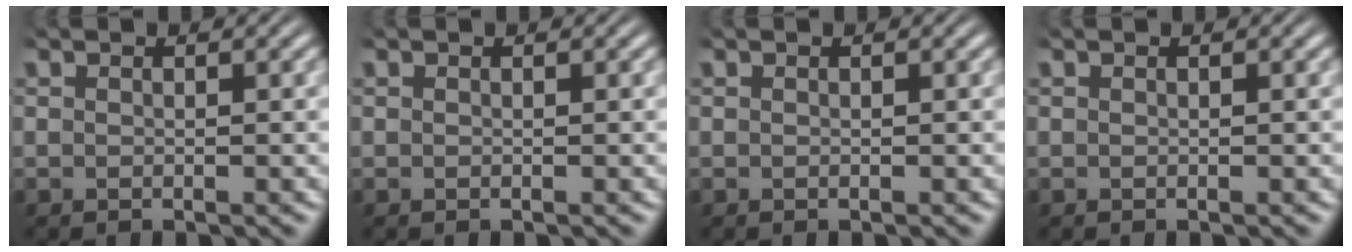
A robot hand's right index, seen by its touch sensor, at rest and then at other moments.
{"total": 0.0}
{"total": 0.0}
{"total": 0.0}